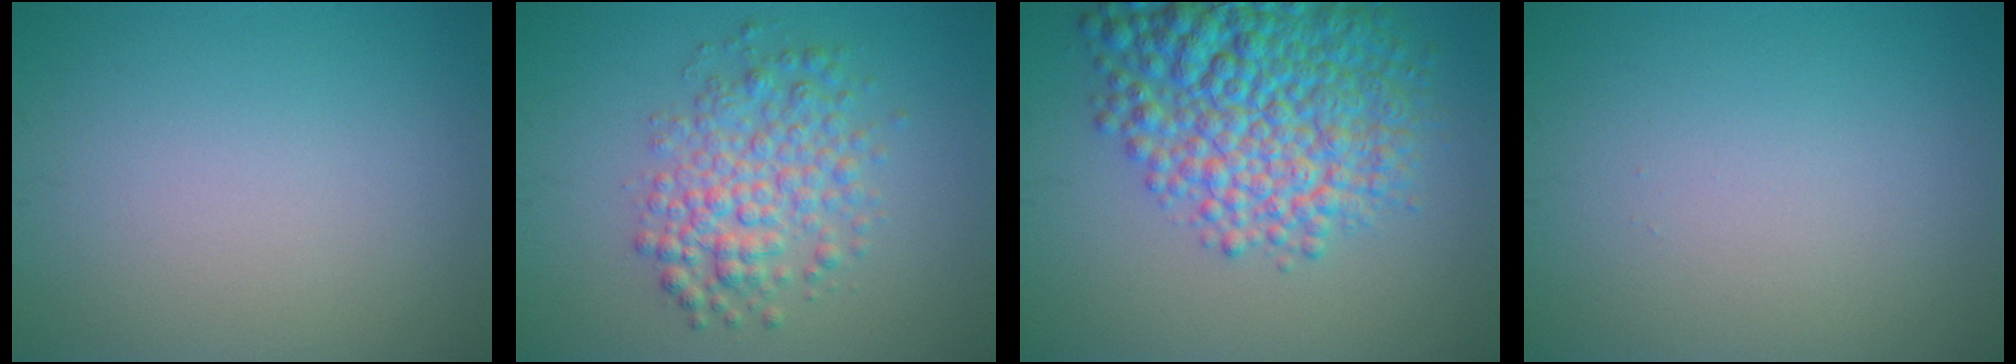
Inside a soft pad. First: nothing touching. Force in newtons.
{"total": 4.8, "press": 4.8, "slide": 0.1}
{"total": 9.9, "press": 9.8, "slide": 0.3}
{"total": 0.0}